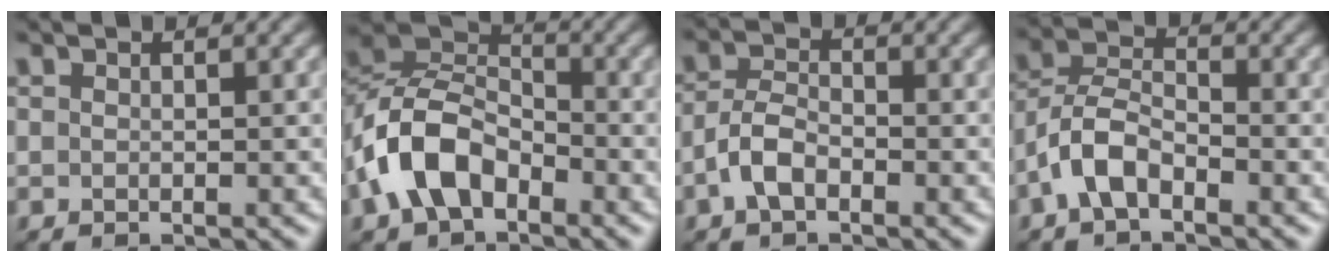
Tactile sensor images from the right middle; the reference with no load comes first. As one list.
[{"total": 7.4, "force": [-3.3, 4.6, 4.7], "torque": [-0.095, 0.012, -0.073]}, {"total": 3.0, "force": [-1.5, 1.5, 2.1], "torque": [-0.043, 0.009, -0.038]}, {"total": 4.1, "force": [-2.3, 2.0, 2.7], "torque": [-0.050, 0.013, -0.055]}]